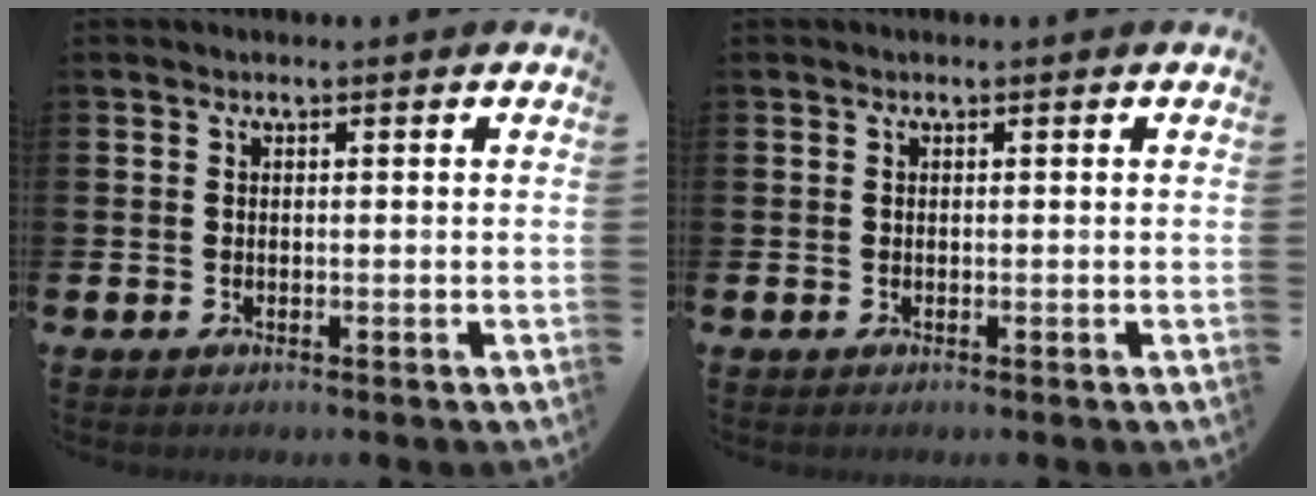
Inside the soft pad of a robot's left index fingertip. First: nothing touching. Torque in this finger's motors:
{"motor_torque": [-0.15, 0.15, 0.00, -0.01]}